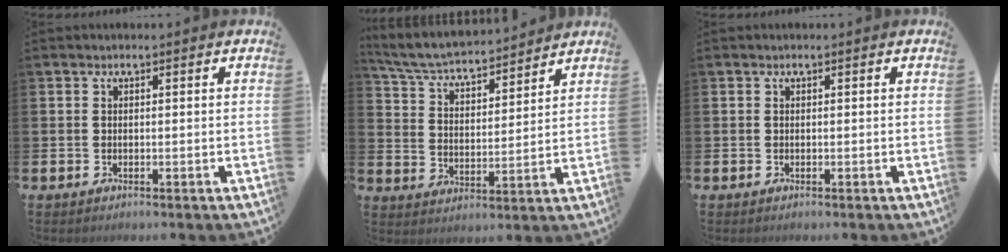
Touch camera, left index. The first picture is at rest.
{"total": 5.7, "force": [5.4, 0.8, 1.6], "torque": [-0.060, -0.039, 0.091]}
{"total": 0.0}